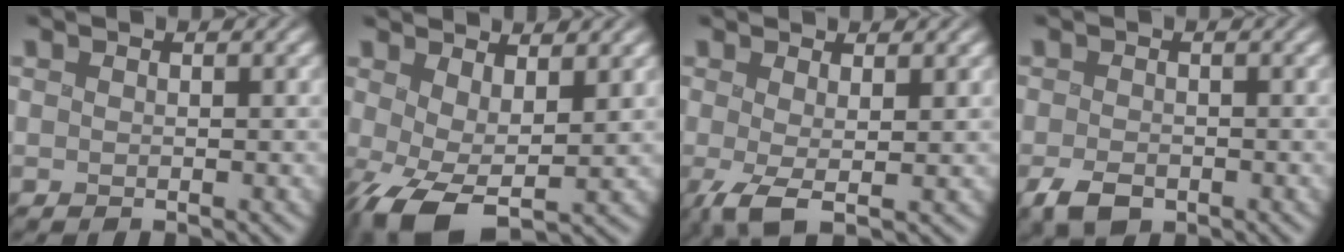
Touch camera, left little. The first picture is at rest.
{"total": 6.4, "force": [-1.0, 3.1, 5.5], "torque": [-0.112, -0.013, -0.017]}
{"total": 2.9, "force": [-0.4, 0.9, 2.7], "torque": [-0.053, -0.004, -0.012]}
{"total": 3.0, "force": [-1.6, 1.8, 1.8], "torque": [-0.036, -0.007, -0.032]}